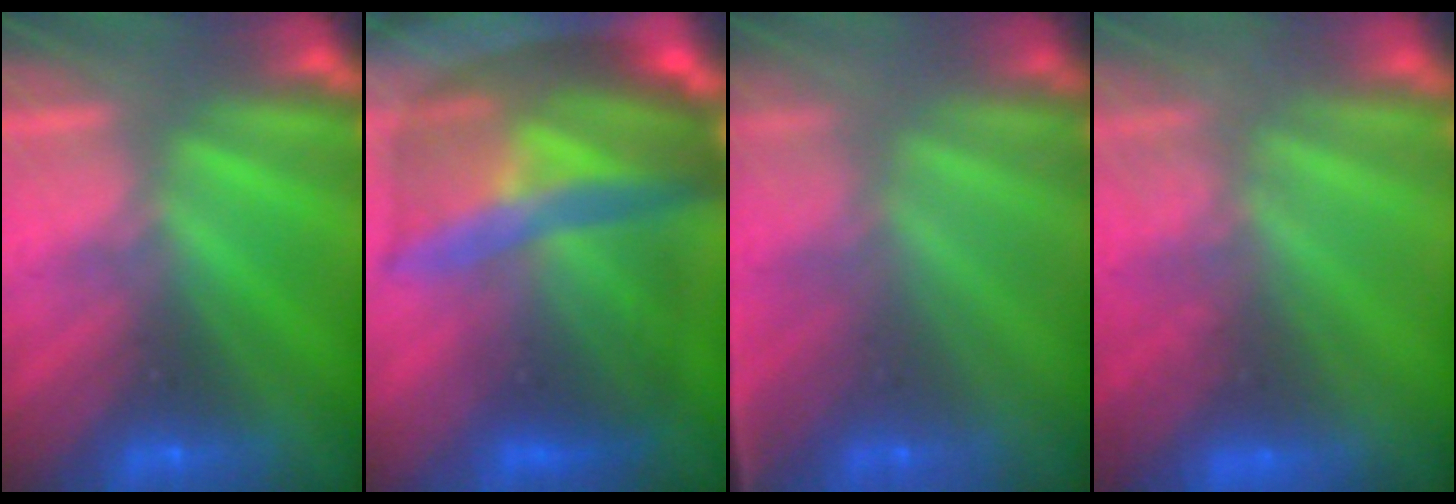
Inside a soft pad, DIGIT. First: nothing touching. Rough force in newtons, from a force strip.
{"total": 11.1}
{"total": 1.2}
{"total": 8.7}